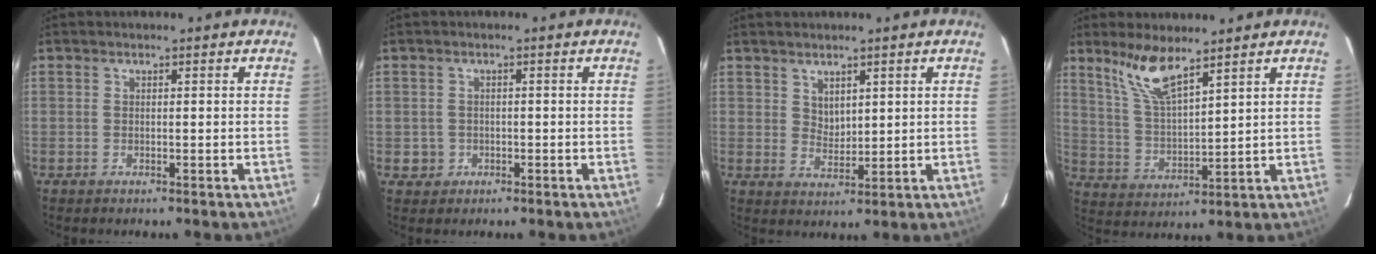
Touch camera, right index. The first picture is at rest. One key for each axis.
{"total": 2.5, "fx": -0.5, "fy": 2.5, "fz": 0.2, "tx": -0.003, "ty": 0.008, "tz": -0.002}
{"total": 3.3, "fx": 2.2, "fy": 2.0, "fz": 1.4, "tx": -0.018, "ty": 0.000, "tz": 0.045}
{"total": 9.0, "fx": 6.7, "fy": 2.0, "fz": 5.8, "tx": -0.113, "ty": 0.001, "tz": 0.143}